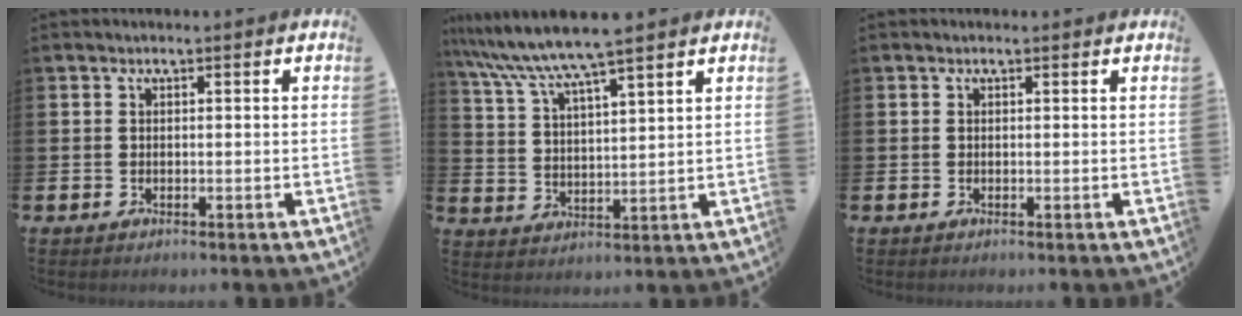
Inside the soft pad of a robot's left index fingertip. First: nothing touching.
{"total": 8.0, "force": [7.2, 0.2, 3.4], "torque": [-0.097, -0.030, 0.128]}
{"total": 0.0}